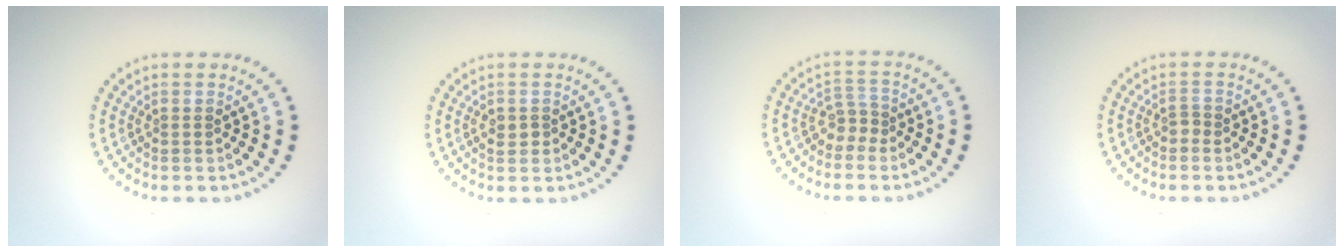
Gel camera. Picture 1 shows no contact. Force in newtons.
{"total": 1.2, "press": 1.1, "slide": 0.3}
{"total": 1.8, "press": 1.3, "slide": 1.3}
{"total": 0.9, "press": 0.6, "slide": 0.7}